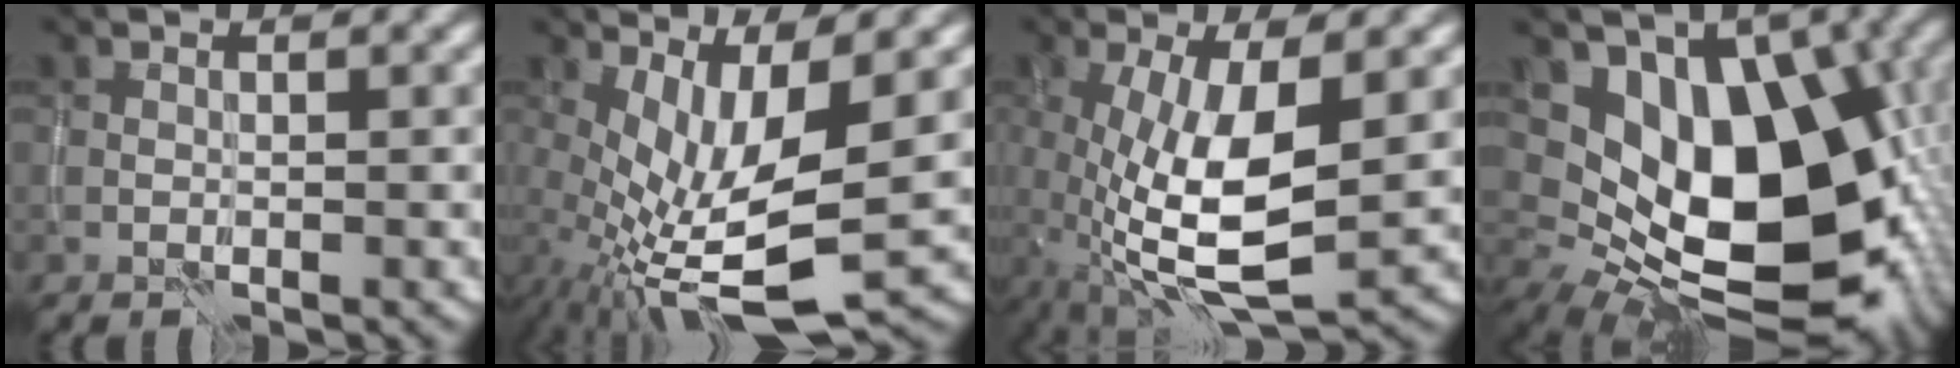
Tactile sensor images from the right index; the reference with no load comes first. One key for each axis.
{"total": 9.9, "fx": -1.1, "fy": 3.3, "fz": 9.3, "tx": -0.176, "ty": -0.016, "tz": -0.013}
{"total": 9.3, "fx": -0.7, "fy": 3.3, "fz": 8.7, "tx": -0.182, "ty": -0.017, "tz": -0.012}
{"total": 15.2, "fx": 1.4, "fy": 9.8, "fz": 11.6, "tx": -0.160, "ty": -0.017, "tz": 0.027}